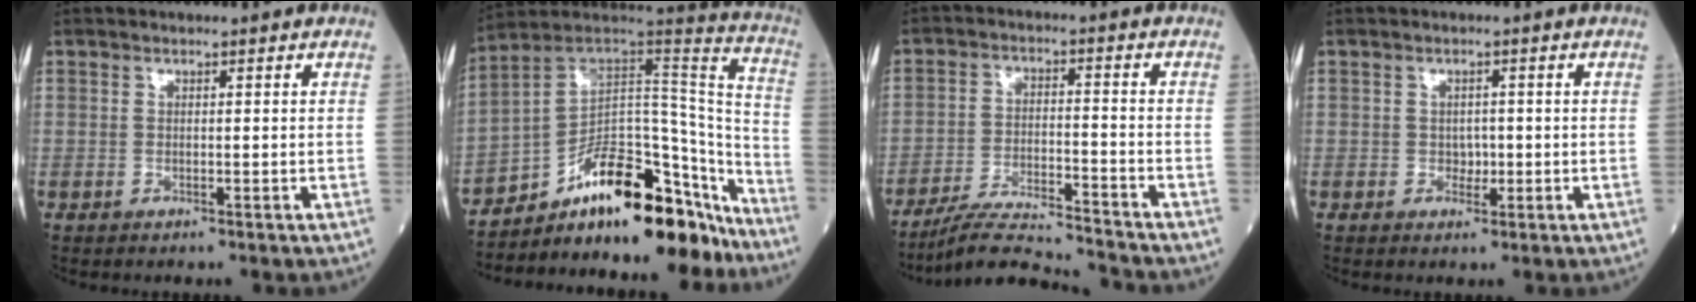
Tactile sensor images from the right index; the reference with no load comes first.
{"total": 20.4, "force": [-15.5, 6.5, 11.5], "torque": [-0.132, 0.070, -0.245]}
{"total": 10.1, "force": [-9.8, -0.8, 2.2], "torque": [-0.036, -0.001, -0.176]}
{"total": 1.6, "force": [-0.3, 1.3, 1.0], "torque": [-0.013, 0.004, 0.000]}